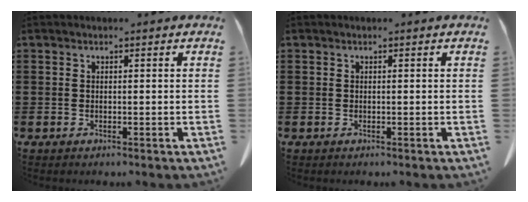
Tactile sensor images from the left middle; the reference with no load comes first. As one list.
[{"total": 0.0}]